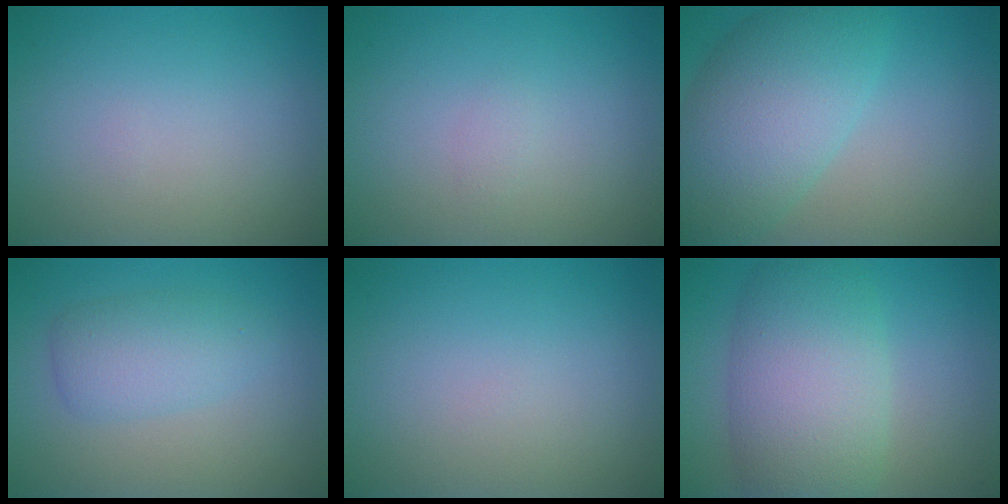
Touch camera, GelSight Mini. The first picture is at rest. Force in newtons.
{"total": 0.6, "press": 0.6, "slide": 0.1}
{"total": 8.0, "press": 8.0, "slide": 0.2}
{"total": 3.2, "press": 3.2, "slide": 0.1}
{"total": 0.0}
{"total": 8.4, "press": 8.4, "slide": 0.4}